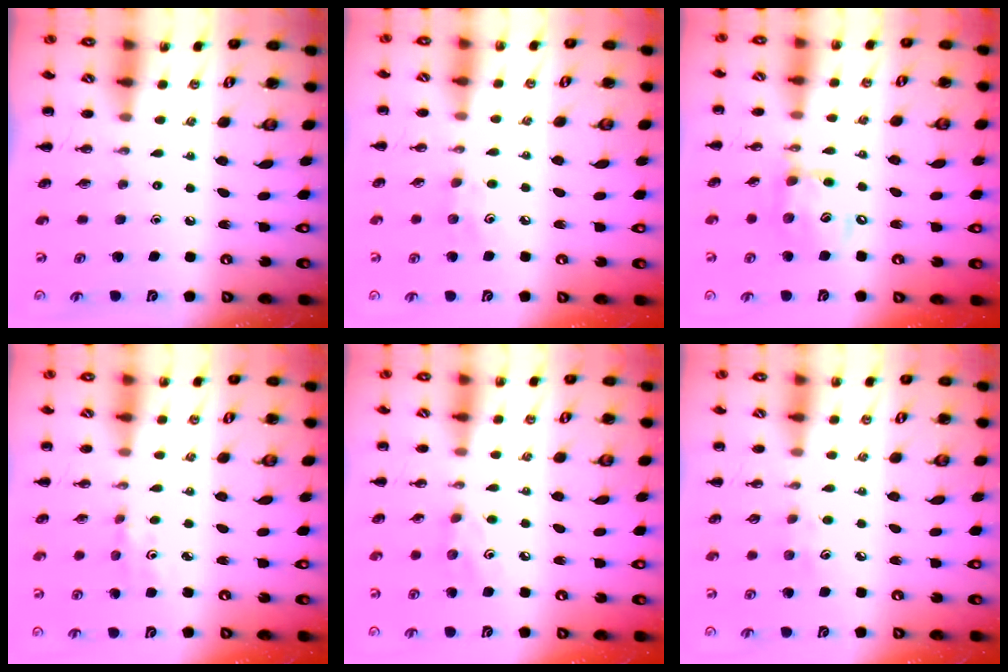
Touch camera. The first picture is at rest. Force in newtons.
{"total": 5.0, "press": 4.8, "slide": 1.4}
{"total": 12.1, "press": 12.0, "slide": 1.8}
{"total": 2.9, "press": 2.8, "slide": 0.8}
{"total": 3.1, "press": 3.0, "slide": 0.6}
{"total": 3.7, "press": 3.5, "slide": 0.9}